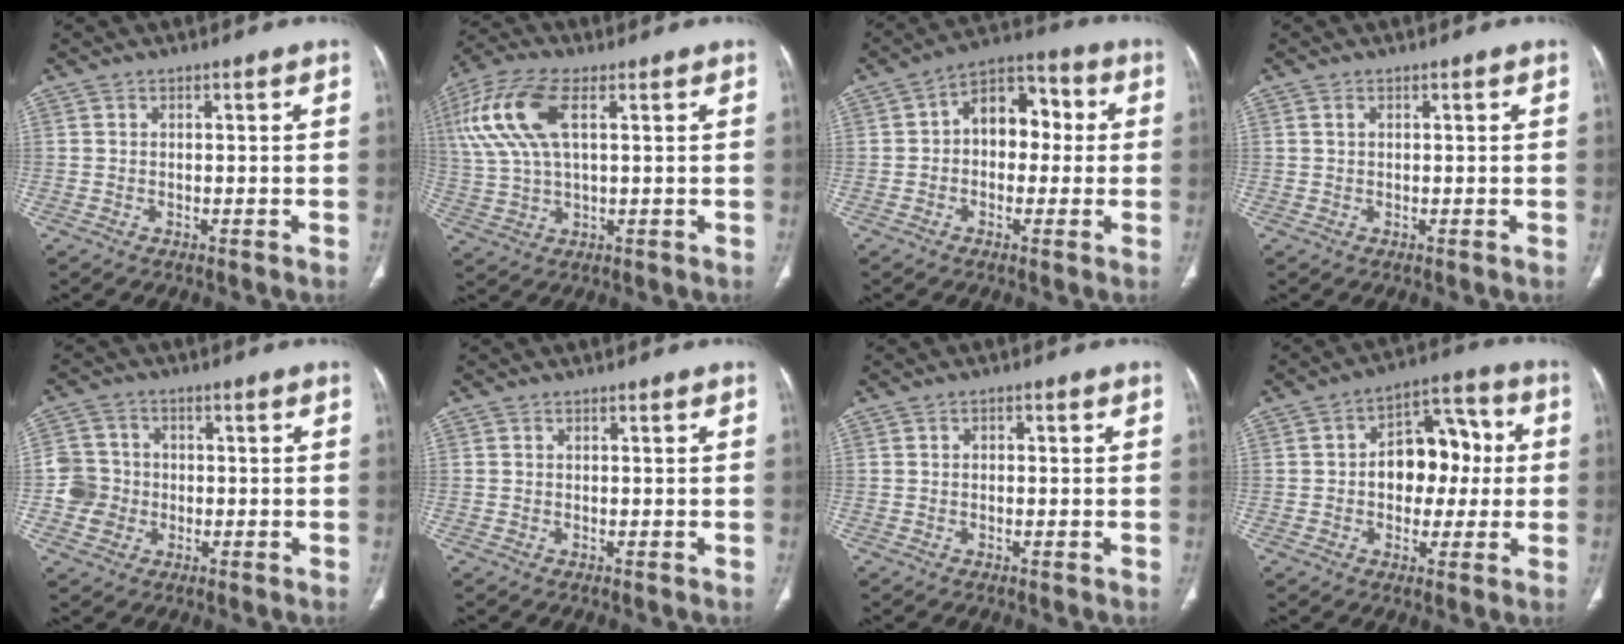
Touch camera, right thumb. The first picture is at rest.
{"total": 13.7, "force": [4.3, 6.1, 11.5], "torque": [-0.271, 0.012, 0.086]}
{"total": 10.7, "force": [0.9, 7.4, 7.7], "torque": [-0.076, 0.034, 0.001]}
{"total": 0.7, "force": [0.3, 0.5, 0.4], "torque": [-0.011, 0.003, 0.006]}
{"total": 6.5, "force": [-1.1, 6.2, 1.7], "torque": [-0.009, 0.014, -0.022]}
{"total": 0.0}
{"total": 1.0, "force": [0.1, 0.8, 0.7], "torque": [-0.006, 0.004, -0.002]}
{"total": 13.1, "force": [0.4, 9.0, 9.5], "torque": [-0.087, 0.034, 0.002]}